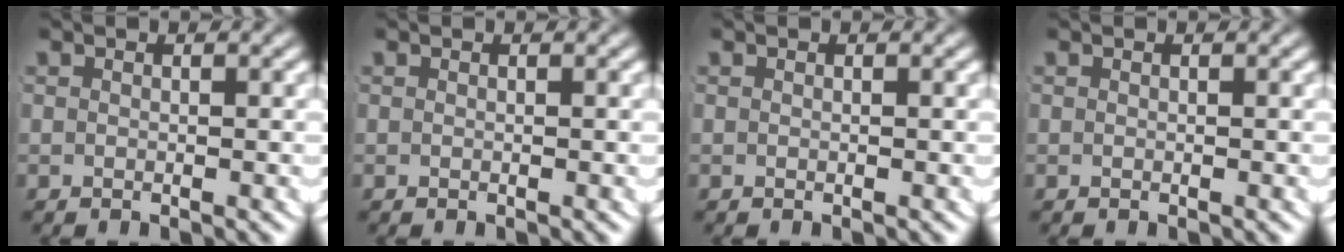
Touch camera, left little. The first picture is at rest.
{"total": 0.0}
{"total": 0.0}
{"total": 0.0}